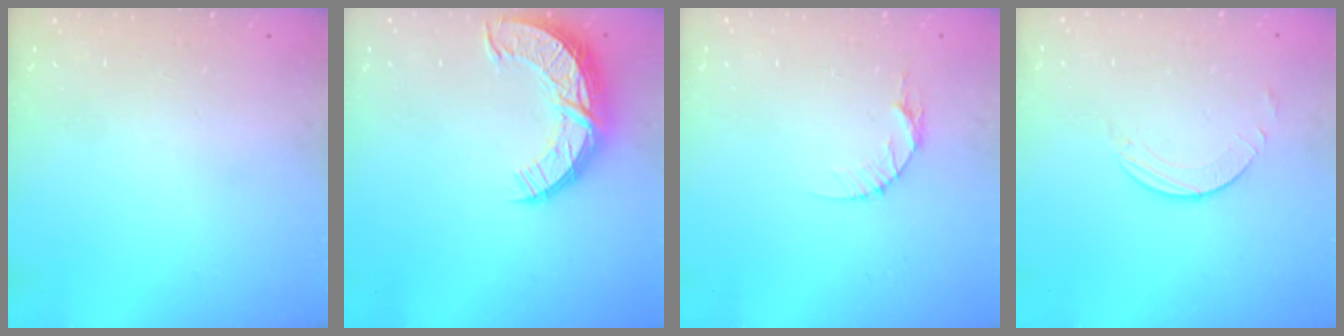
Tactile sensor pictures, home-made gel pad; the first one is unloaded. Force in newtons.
{"total": 12.8, "press": 12.7, "slide": 0.9}
{"total": 5.3, "press": 5.2, "slide": 0.5}
{"total": 1.6, "press": 1.6, "slide": 0.2}